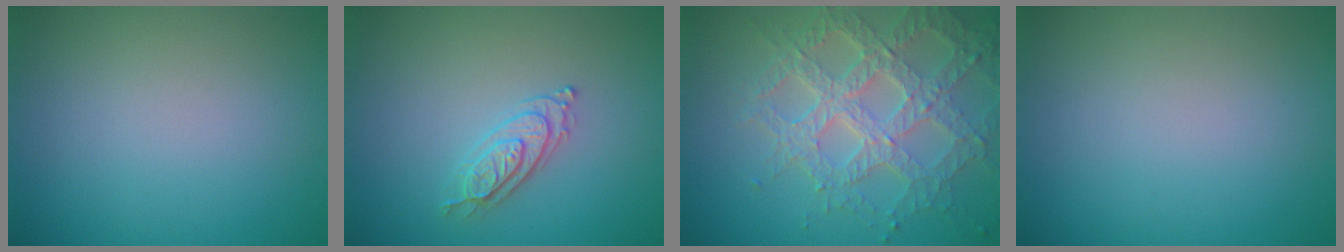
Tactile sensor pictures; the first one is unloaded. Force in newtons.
{"total": 2.2, "press": 2.2, "slide": 0.3}
{"total": 6.9, "press": 5.3, "slide": 4.5}
{"total": 0.0}